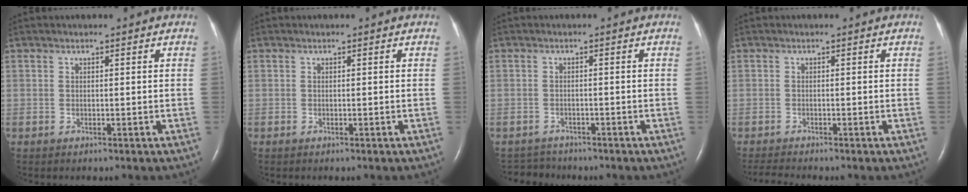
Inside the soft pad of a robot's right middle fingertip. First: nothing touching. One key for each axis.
{"total": 0.0}
{"total": 3.1, "fx": -2.9, "fy": 0.8, "fz": -0.7, "tx": 0.007, "ty": -0.009, "tz": -0.049}
{"total": 2.4, "fx": -2.3, "fy": -0.4, "fz": 0.6, "tx": -0.017, "ty": -0.014, "tz": -0.040}